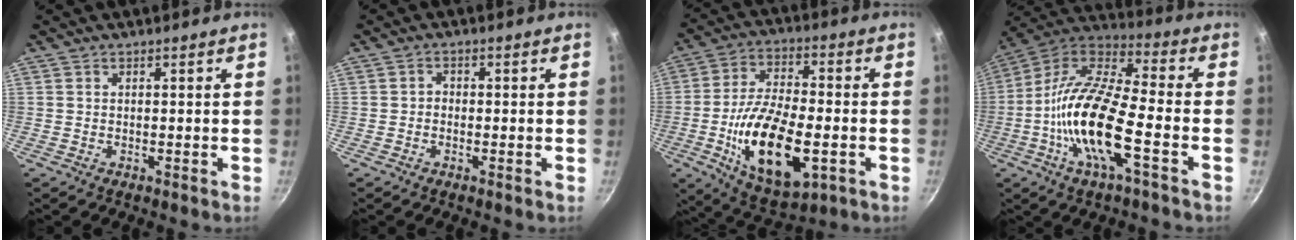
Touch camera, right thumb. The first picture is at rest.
{"total": 1.4, "force": [-0.4, 1.1, 0.6], "torque": [-0.007, 0.007, -0.010]}
{"total": 19.8, "force": [-5.0, 9.2, 16.9], "torque": [-0.290, 0.016, -0.079]}
{"total": 18.8, "force": [-5.2, 5.9, 17.1], "torque": [-0.329, 0.038, -0.121]}